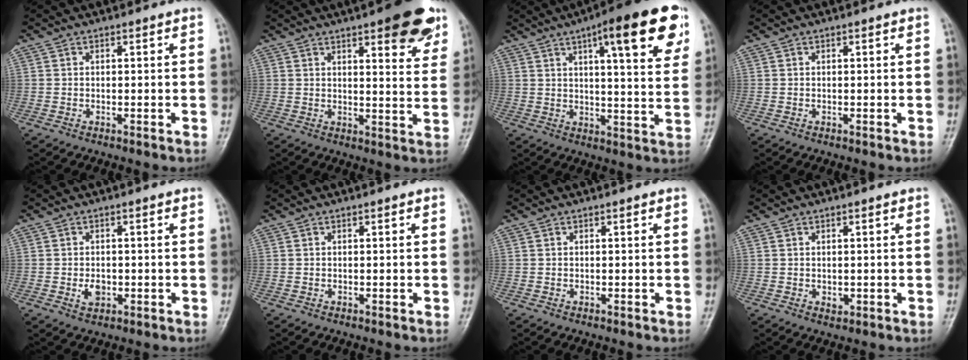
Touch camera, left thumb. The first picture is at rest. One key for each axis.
{"total": 13.0, "fx": 7.8, "fy": 4.0, "fz": 9.7, "tx": -0.086, "ty": -0.035, "tz": 0.095}
{"total": 18.0, "fx": 8.9, "fy": 4.2, "fz": 15.0, "tx": -0.175, "ty": -0.022, "tz": 0.117}
{"total": 0.0}
{"total": 2.8, "fx": -0.6, "fy": 2.0, "fz": 1.8, "tx": -0.025, "ty": 0.000, "tz": -0.008}
{"total": 0.0}
{"total": 0.0}
{"total": 1.5, "fx": 0.1, "fy": 1.0, "fz": 1.1, "tx": -0.012, "ty": -0.002, "tz": 0.004}